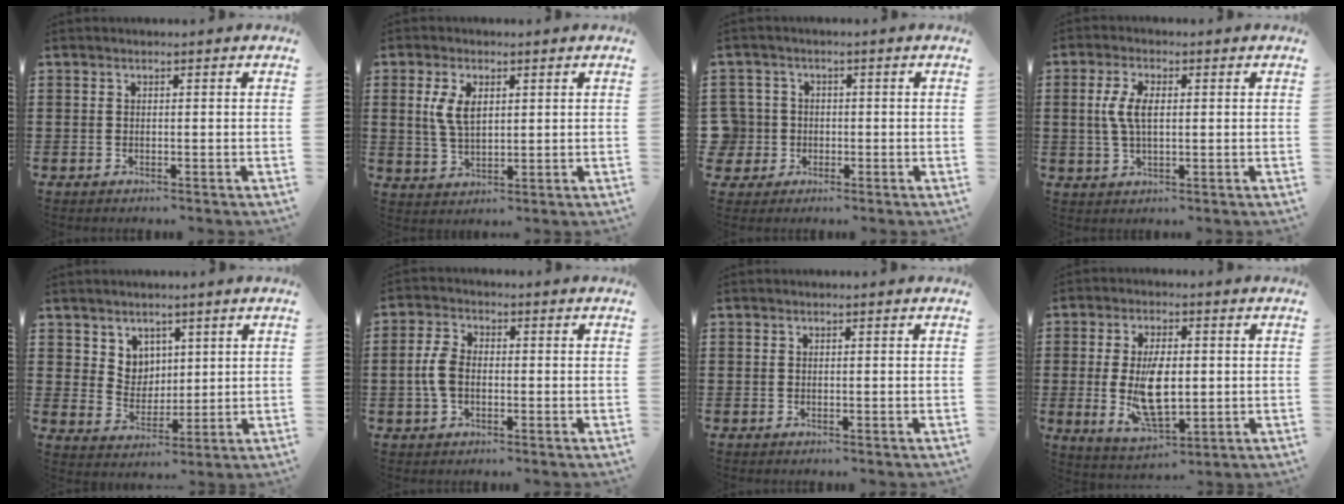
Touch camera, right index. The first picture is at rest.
{"total": 4.9, "force": [1.5, 2.1, 4.2], "torque": [-0.091, 0.006, 0.025]}
{"total": 3.8, "force": [-0.5, 3.7, 0.6], "torque": [-0.046, 0.005, -0.018]}
{"total": 4.9, "force": [0.6, 1.7, 4.5], "torque": [-0.101, 0.004, 0.006]}
{"total": 4.8, "force": [3.3, 3.4, 0.4], "torque": [-0.018, -0.001, 0.062]}
{"total": 4.1, "force": [-0.5, 2.2, 3.4], "torque": [-0.088, -0.004, -0.016]}
{"total": 0.0}
{"total": 9.3, "force": [-0.4, 4.3, 8.3], "torque": [-0.167, -0.006, -0.008]}